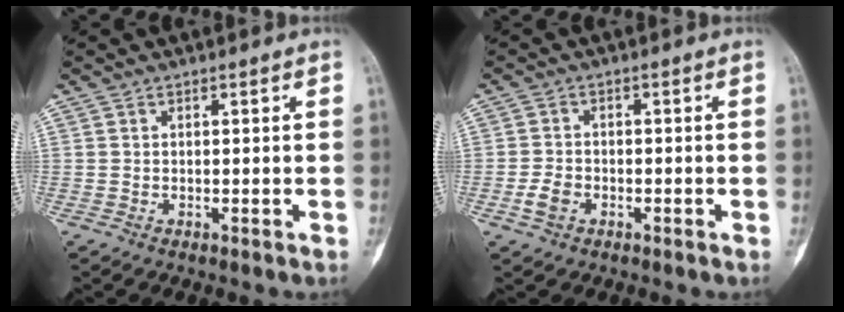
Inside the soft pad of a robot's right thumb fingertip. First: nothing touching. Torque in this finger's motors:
{"motor_torque": [0.58, 0.46, 0.16, -0.39, 0.10]}